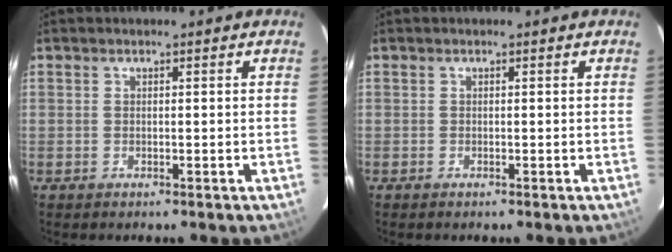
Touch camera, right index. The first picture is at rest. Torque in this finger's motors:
{"motor_torque": [0.10, -0.15, 0.04, 0.01]}